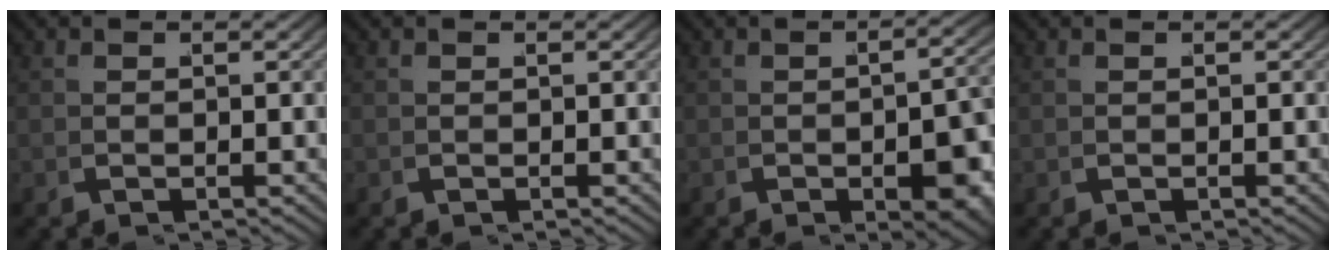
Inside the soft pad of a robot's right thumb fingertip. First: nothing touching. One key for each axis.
{"total": 0.0}
{"total": 5.5, "fx": -1.3, "fy": 2.5, "fz": 4.7, "tx": -0.057, "ty": -0.003, "tz": -0.016}
{"total": 0.0}